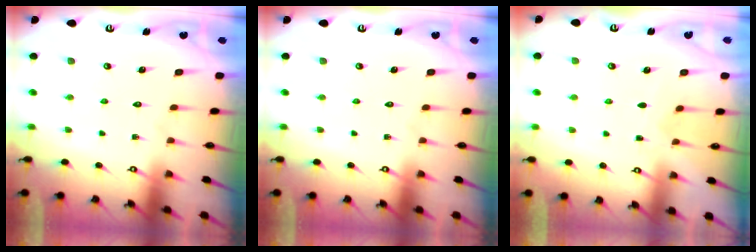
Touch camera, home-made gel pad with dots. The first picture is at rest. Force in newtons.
{"total": 0.0}
{"total": 2.6, "press": 2.6, "slide": 0.4}